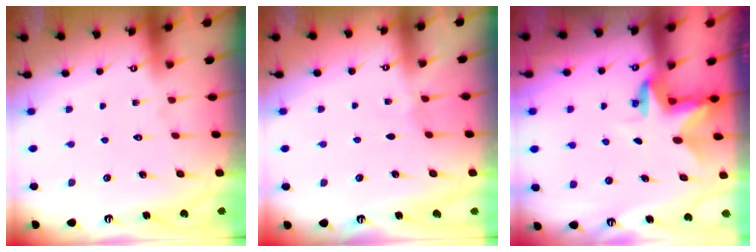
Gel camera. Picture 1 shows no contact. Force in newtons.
{"total": 2.3, "press": 2.3, "slide": 0.4}
{"total": 2.8, "press": 2.8, "slide": 0.2}